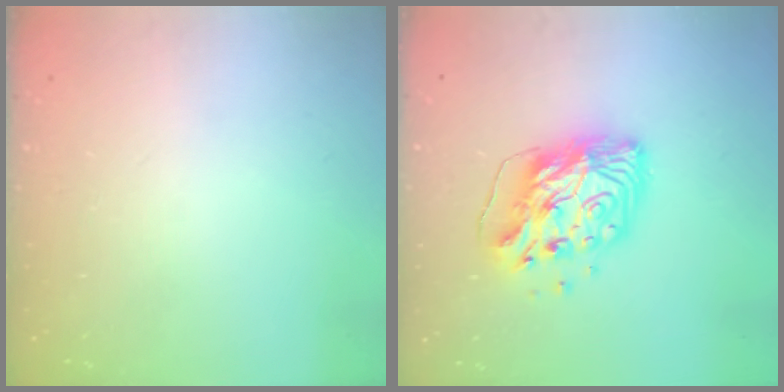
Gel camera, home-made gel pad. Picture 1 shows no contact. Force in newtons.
{"total": 14.5, "press": 14.4, "slide": 1.8}